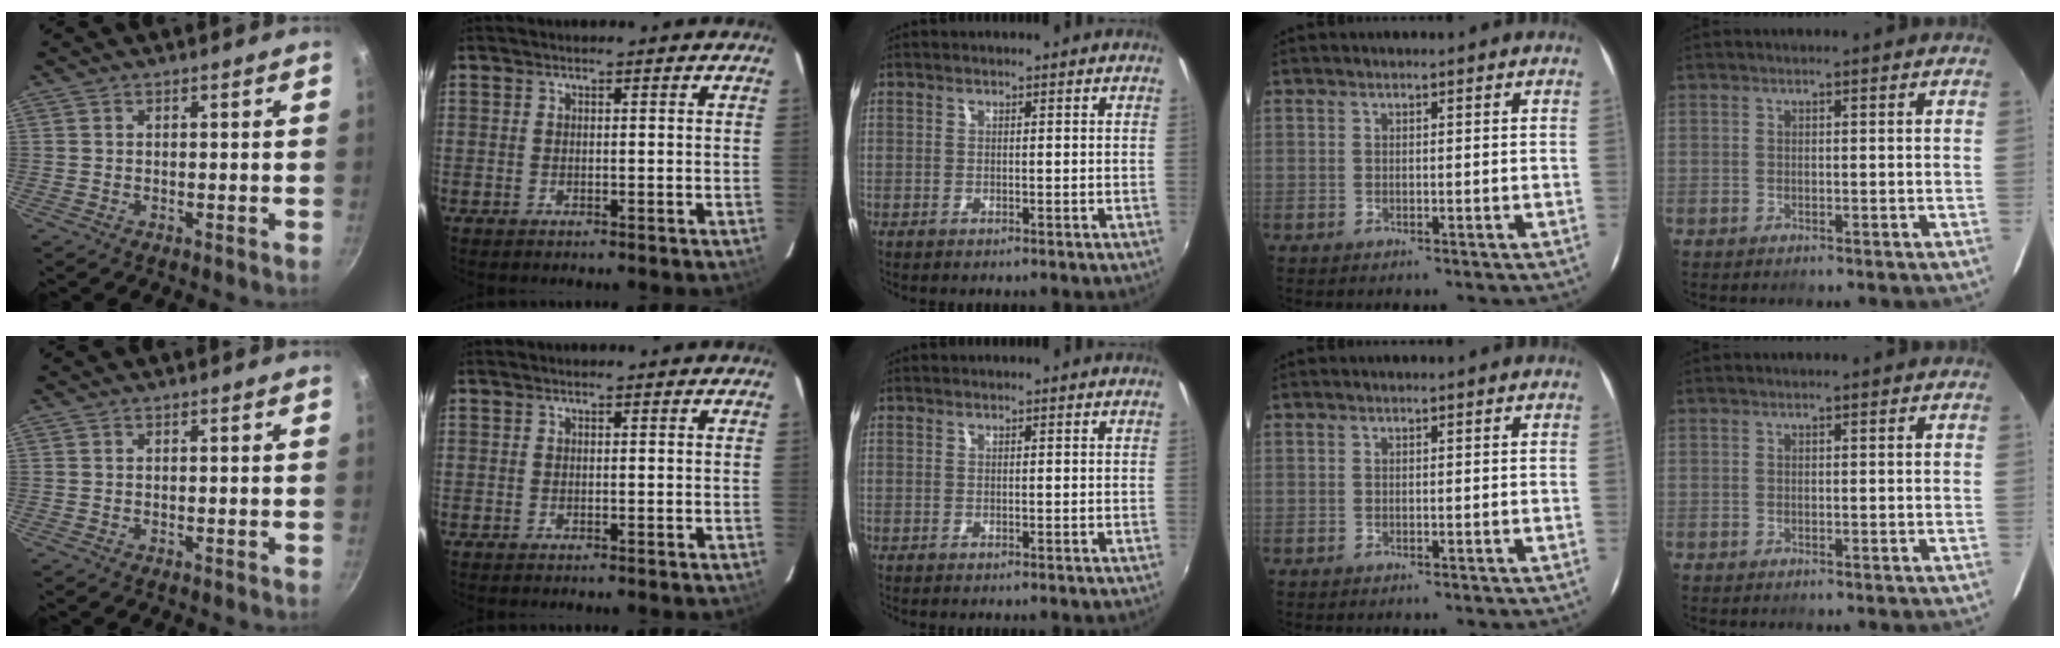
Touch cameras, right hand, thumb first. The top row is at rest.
{}